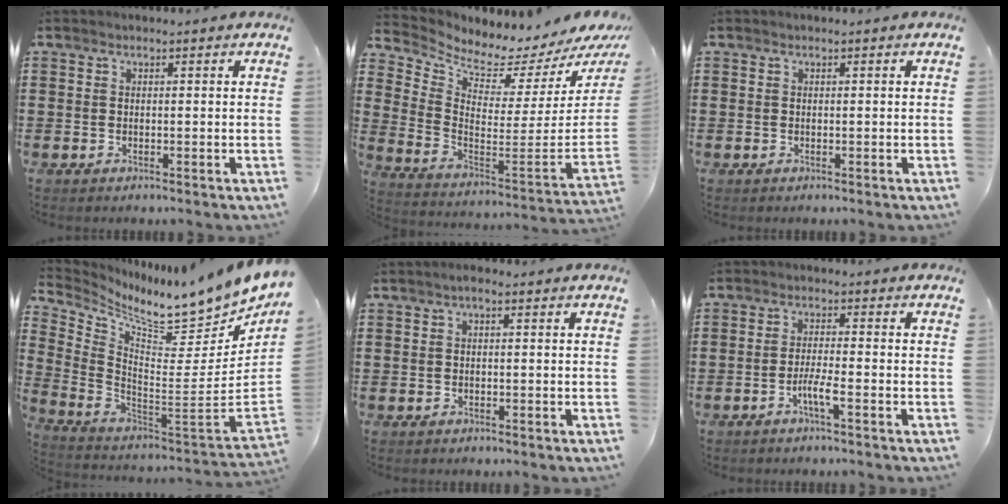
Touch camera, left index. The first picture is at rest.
{"total": 2.6, "force": [2.5, 0.1, 0.7], "torque": [-0.032, -0.062, 0.031]}
{"total": 0.0}
{"total": 8.8, "force": [7.5, 1.0, 4.3], "torque": [-0.087, -0.085, 0.120]}
{"total": 0.8, "force": [-0.3, 0.3, 0.7], "torque": [-0.015, 0.000, -0.006]}
{"total": 3.3, "force": [-1.9, 0.1, 2.7], "torque": [-0.055, -0.002, -0.036]}